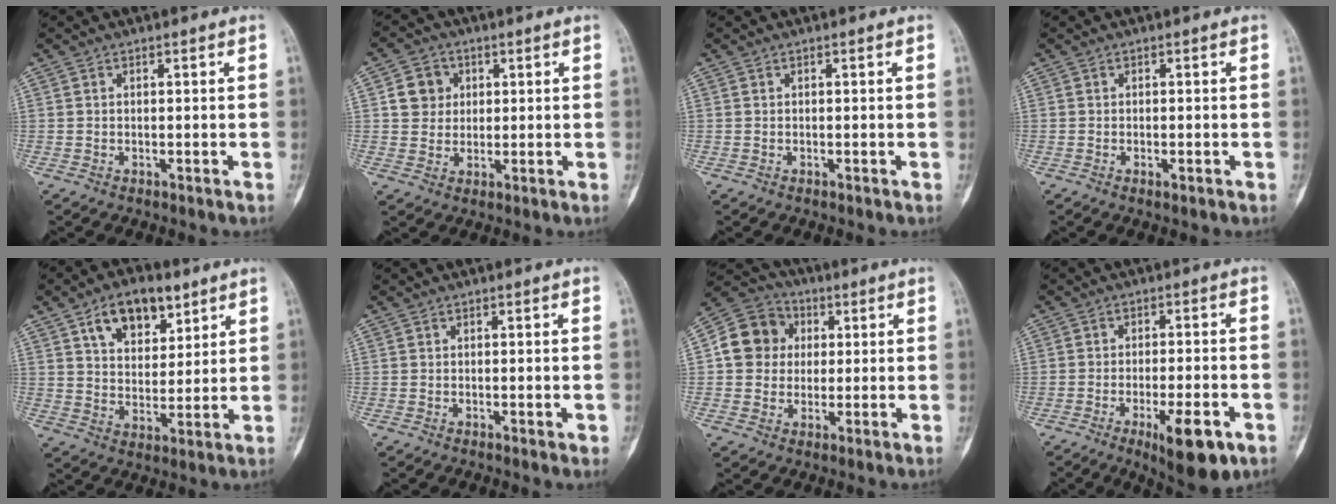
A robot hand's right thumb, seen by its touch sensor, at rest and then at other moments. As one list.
[{"total": 5.9, "force": [1.5, 5.4, 1.9], "torque": [-0.002, 0.001, 0.023]}, {"total": 0.0}, {"total": 1.2, "force": [-0.5, 0.5, 1.0], "torque": [-0.016, 0.002, -0.006]}, {"total": 12.0, "force": [6.6, 6.9, 7.2], "torque": [-0.085, -0.028, 0.112]}, {"total": 1.7, "force": [-0.3, 0.5, 1.6], "torque": [-0.019, -0.004, -0.003]}, {"total": 10.7, "force": [1.4, 9.7, 4.2], "torque": [-0.052, 0.013, 0.013]}, {"total": 10.9, "force": [-5.0, 3.1, 9.2], "torque": [-0.135, 0.008, -0.066]}]